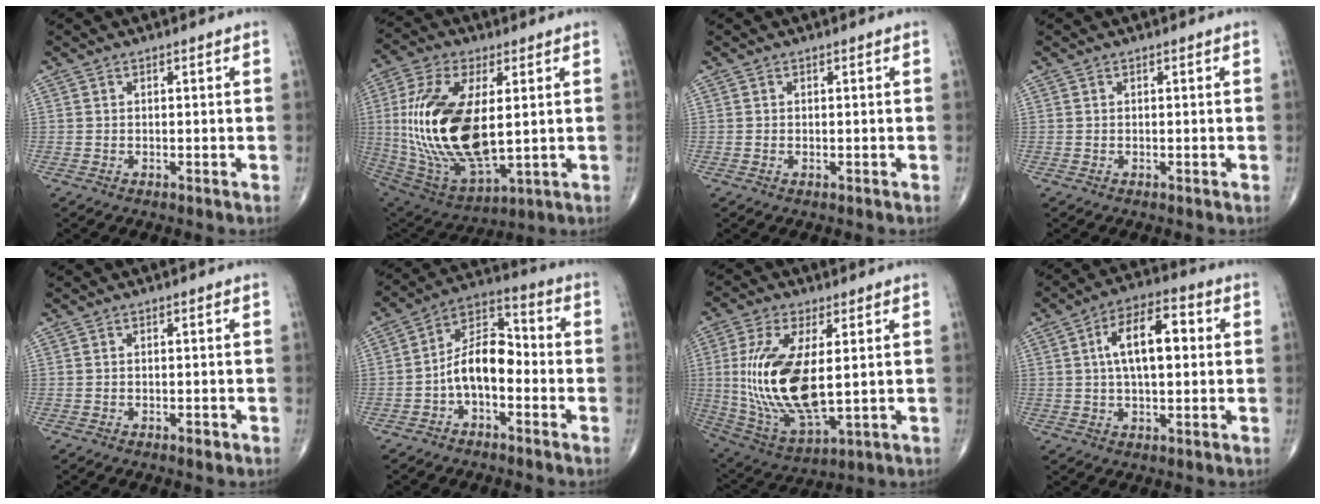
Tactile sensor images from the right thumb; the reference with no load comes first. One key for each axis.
{"total": 23.9, "fx": 1.7, "fy": 11.6, "fz": 20.9, "tx": -0.426, "ty": -0.020, "tz": 0.044}
{"total": 0.0}
{"total": 0.0}
{"total": 1.1, "fx": -0.7, "fy": 0.4, "fz": 0.7, "tx": -0.009, "ty": -0.001, "tz": -0.012}
{"total": 10.3, "fx": -2.6, "fy": 5.8, "fz": 8.0, "tx": -0.119, "ty": 0.046, "tz": -0.059}
{"total": 18.9, "fx": 1.2, "fy": 8.2, "fz": 17.0, "tx": -0.352, "ty": -0.021, "tz": 0.037}
{"total": 11.9, "fx": 1.8, "fy": 5.6, "fz": 10.3, "tx": -0.164, "ty": 0.020, "tz": 0.024}